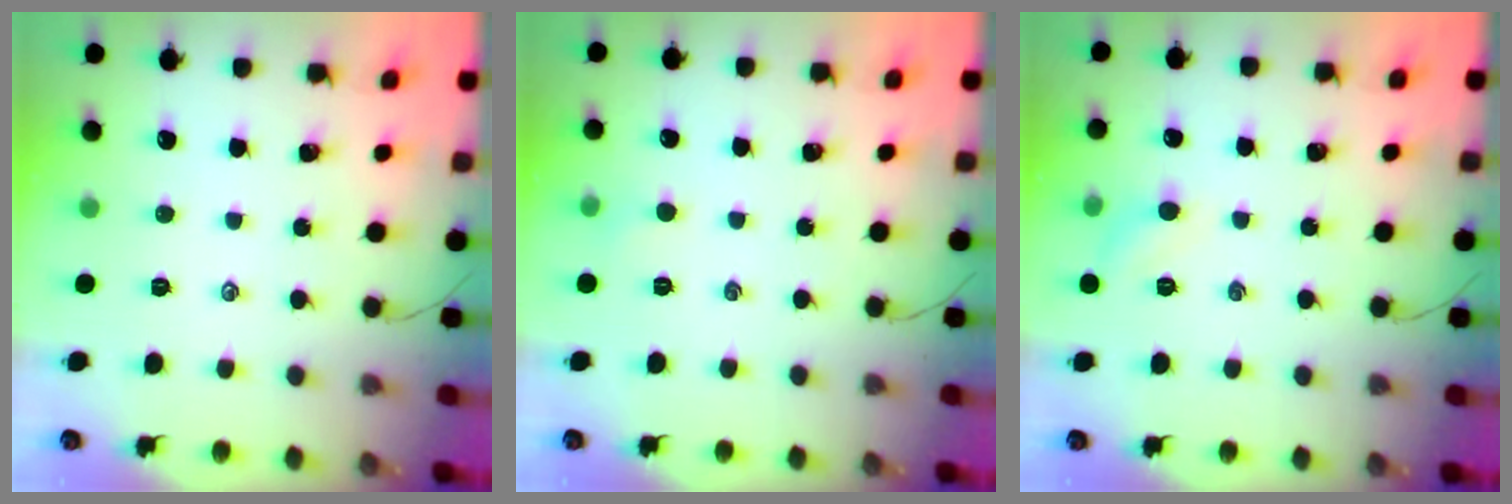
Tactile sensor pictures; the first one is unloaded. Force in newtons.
{"total": 2.6, "press": 2.5, "slide": 0.8}
{"total": 5.1, "press": 4.8, "slide": 1.7}